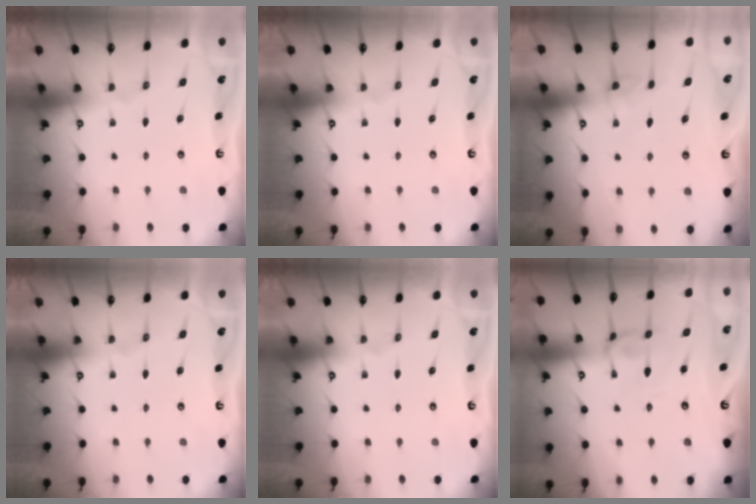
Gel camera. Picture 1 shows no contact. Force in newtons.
{"total": 0.0}
{"total": 1.3, "press": 1.2, "slide": 0.5}
{"total": 0.0}
{"total": 0.0}
{"total": 0.9, "press": 0.6, "slide": 0.6}